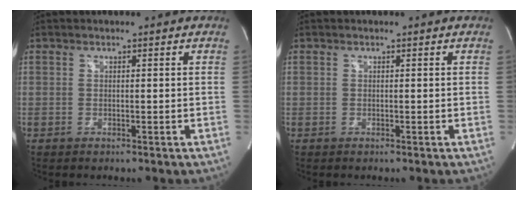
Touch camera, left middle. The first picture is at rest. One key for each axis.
{"total": 0.0}